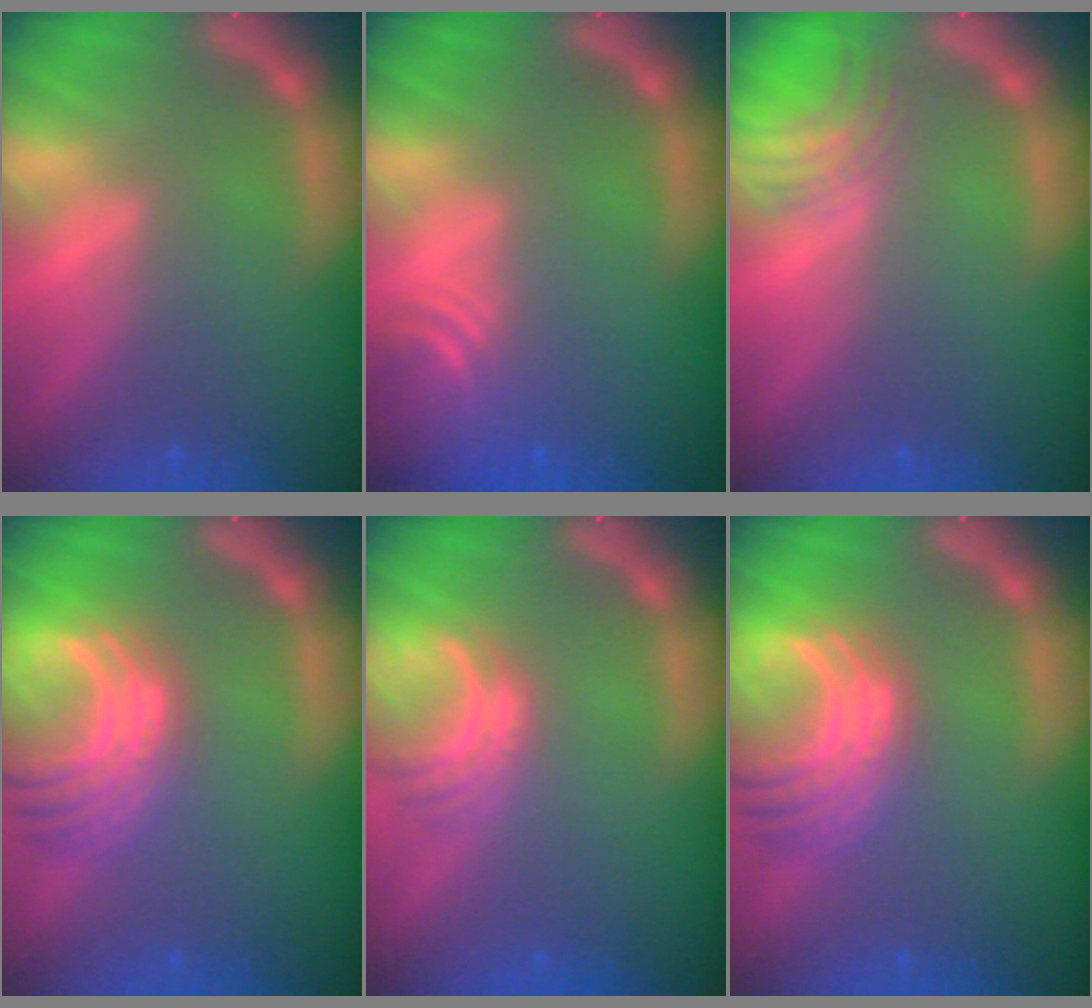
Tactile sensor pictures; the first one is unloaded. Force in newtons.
{"total": 4.5}
{"total": 3.9}
{"total": 8.1}
{"total": 3.4}
{"total": 8.1}